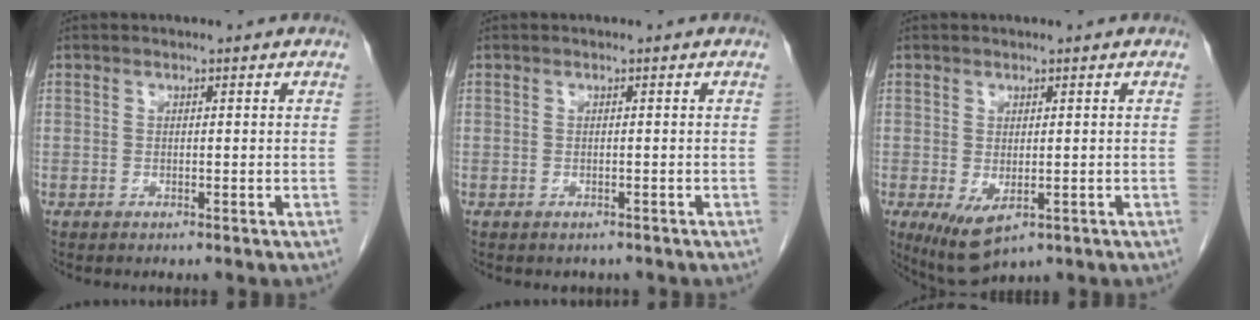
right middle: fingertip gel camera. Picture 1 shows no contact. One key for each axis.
{"total": 1.1, "fx": -0.9, "fy": 0.6, "fz": 0.1, "tx": -0.005, "ty": 0.000, "tz": -0.012}
{"total": 5.5, "fx": -1.8, "fy": 2.5, "fz": 4.6, "tx": -0.077, "ty": -0.019, "tz": -0.014}